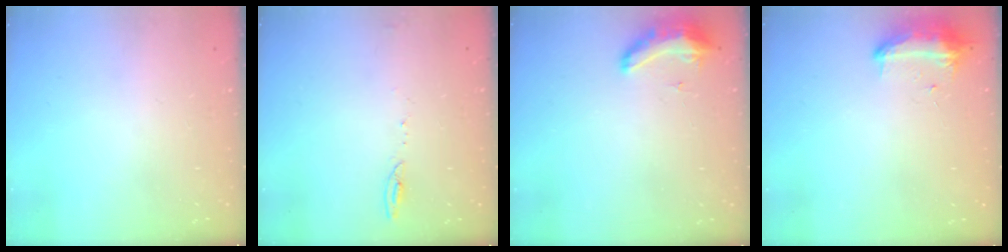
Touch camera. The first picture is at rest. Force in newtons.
{"total": 4.9, "press": 4.9, "slide": 0.5}
{"total": 8.6, "press": 8.5, "slide": 1.6}
{"total": 9.5, "press": 9.5, "slide": 0.6}